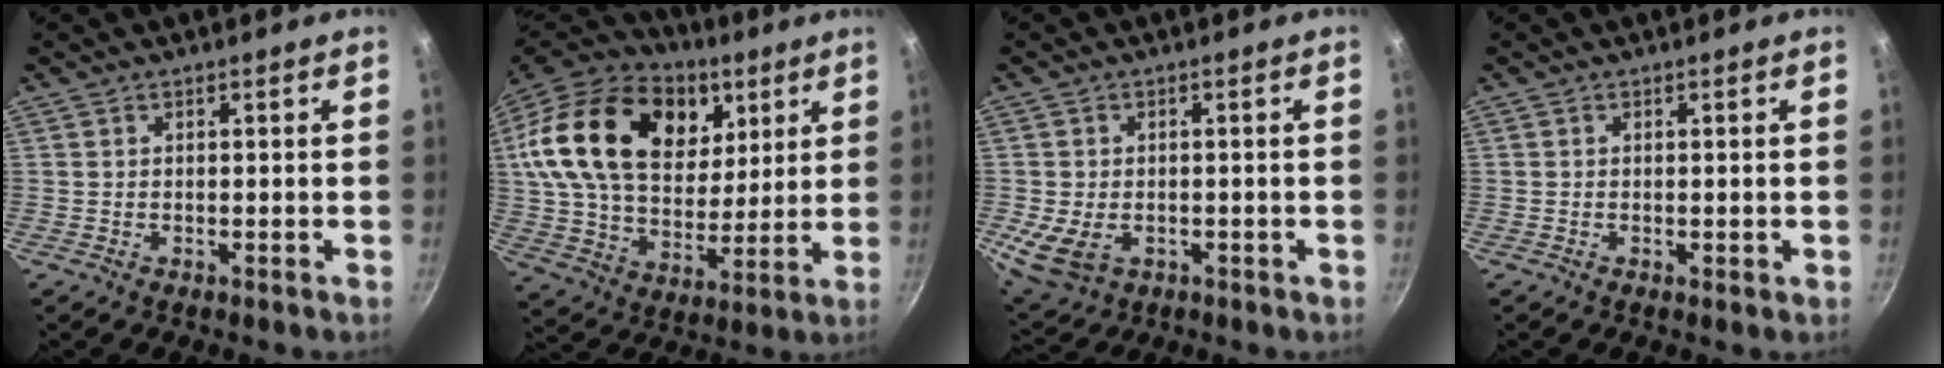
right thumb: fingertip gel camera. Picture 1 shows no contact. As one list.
[{"total": 31.8, "force": [11.7, 20.9, 21.0], "torque": [-0.375, -0.008, 0.197]}, {"total": 7.6, "force": [-1.6, 5.4, 5.1], "torque": [-0.093, -0.007, -0.016]}, {"total": 0.9, "force": [-0.1, 0.4, 0.8], "torque": [-0.009, 0.000, -0.003]}]